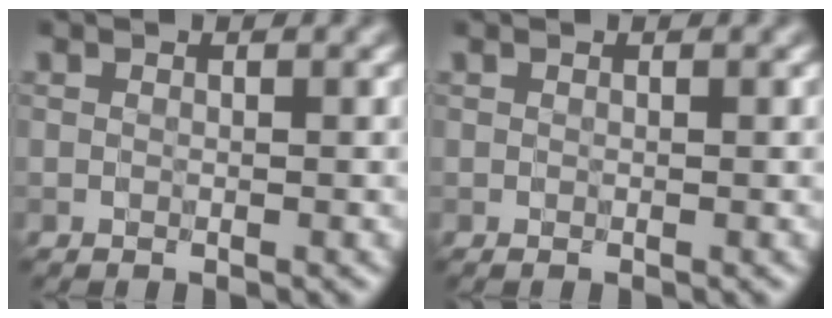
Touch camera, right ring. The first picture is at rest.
{"total": 0.0}